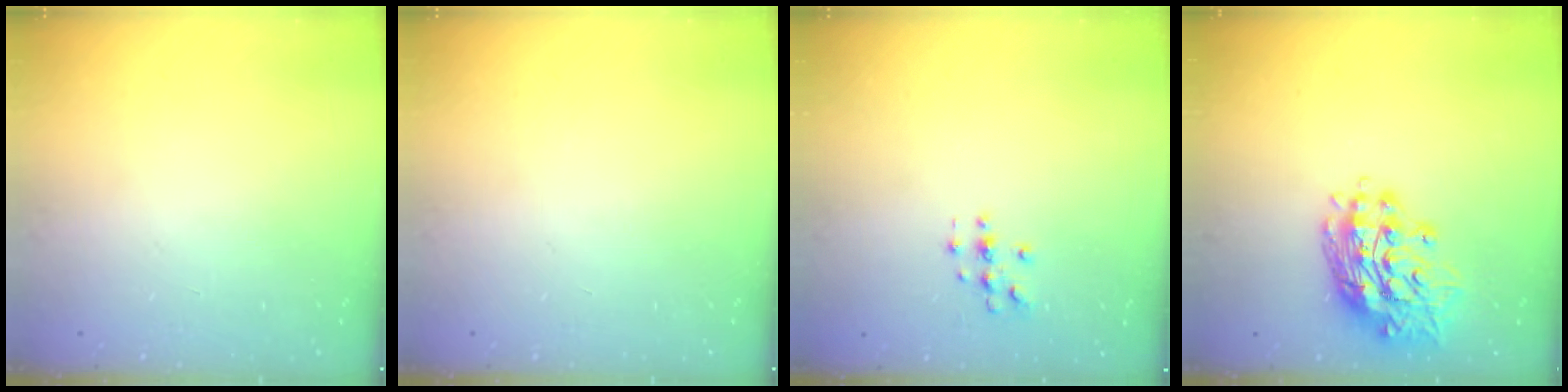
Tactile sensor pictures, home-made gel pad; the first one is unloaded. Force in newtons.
{"total": 0.0}
{"total": 3.0, "press": 3.0, "slide": 0.3}
{"total": 15.0, "press": 14.9, "slide": 1.4}